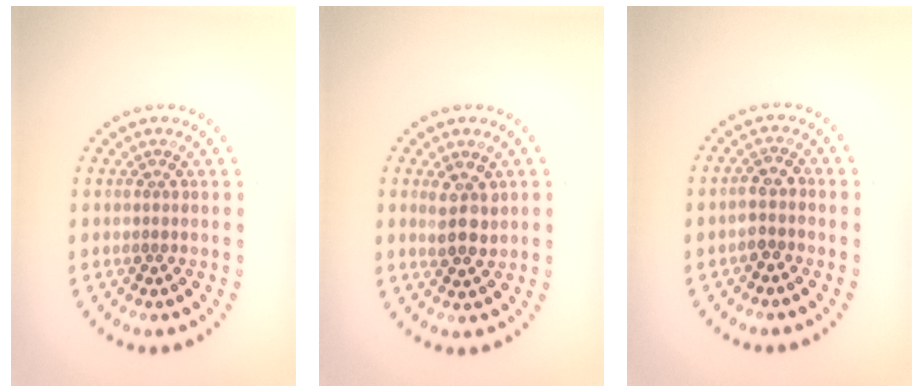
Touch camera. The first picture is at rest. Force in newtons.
{"total": 2.6, "press": 2.4, "slide": 1.0}
{"total": 1.9, "press": 1.7, "slide": 0.9}